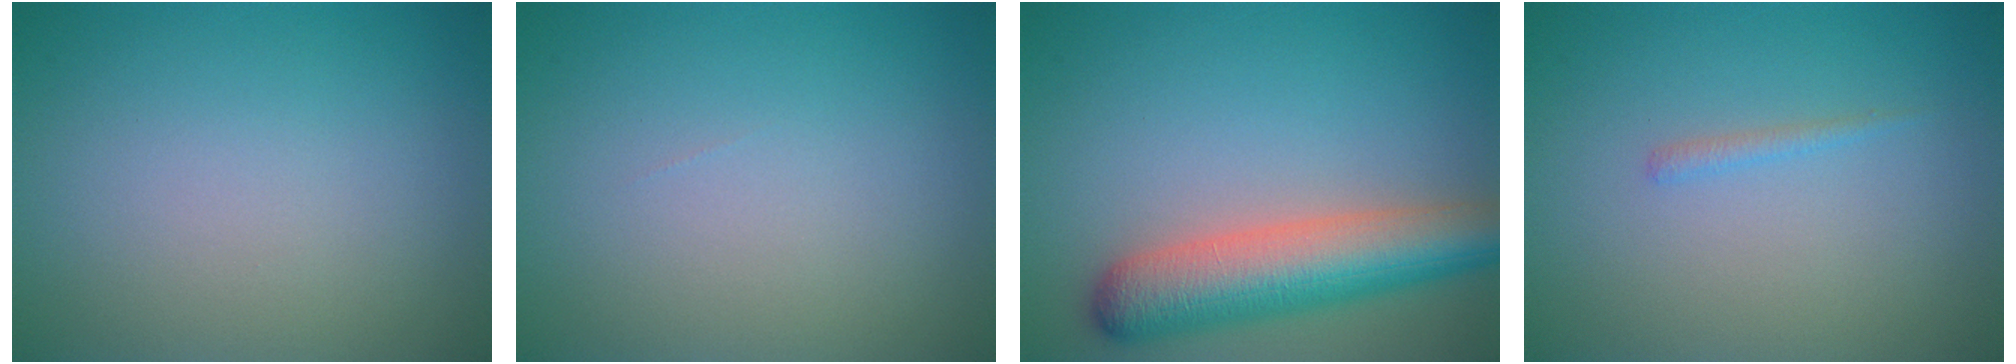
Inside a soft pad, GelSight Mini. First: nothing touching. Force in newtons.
{"total": 0.0}
{"total": 7.4, "press": 7.4, "slide": 0.5}
{"total": 0.7, "press": 0.7, "slide": 0.1}